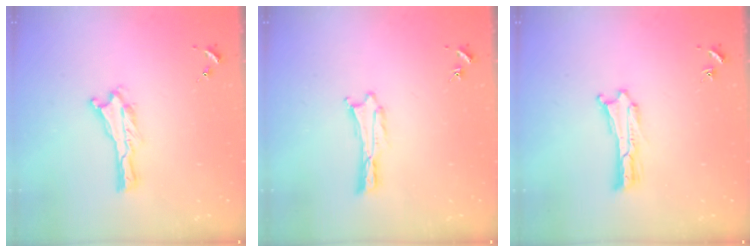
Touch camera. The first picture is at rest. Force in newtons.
{"total": 0.0}
{"total": 0.0}